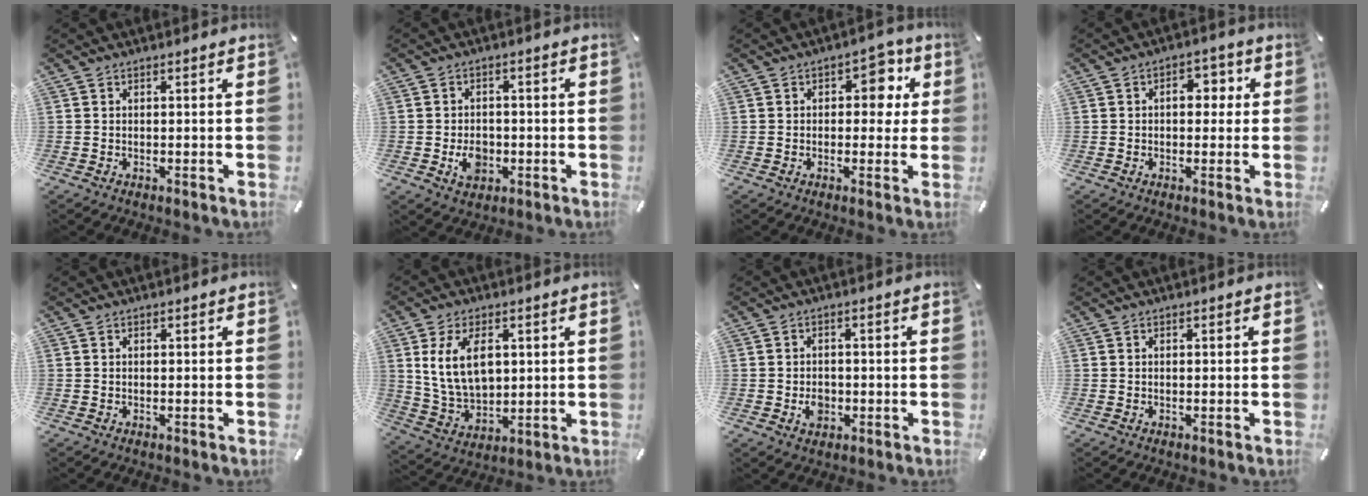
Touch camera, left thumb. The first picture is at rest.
{"total": 5.9, "force": [-1.5, 4.6, 3.3], "torque": [-0.054, 0.000, -0.029]}
{"total": 6.7, "force": [1.7, 4.7, 4.4], "torque": [-0.039, -0.005, 0.018]}
{"total": 5.4, "force": [0.8, 3.5, 4.1], "torque": [-0.044, 0.000, 0.000]}
{"total": 0.0}
{"total": 11.4, "force": [3.0, 7.7, 7.9], "torque": [-0.164, -0.002, 0.053]}
{"total": 4.2, "force": [-1.2, 3.4, 2.1], "torque": [-0.032, 0.001, -0.022]}
{"total": 0.0}